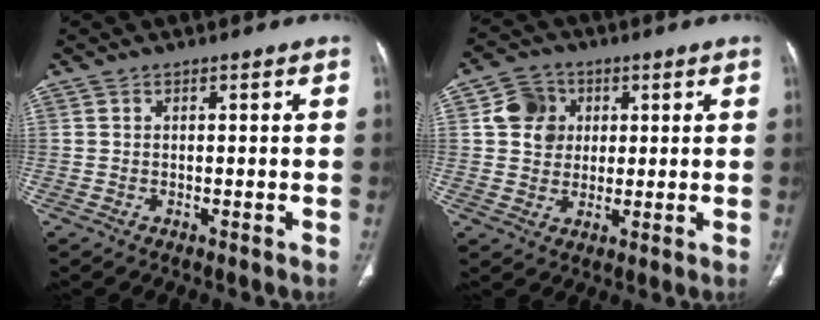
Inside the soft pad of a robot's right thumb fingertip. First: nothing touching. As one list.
[{"total": 7.6, "force": [1.9, 6.7, 3.0], "torque": [-0.029, -0.003, 0.030]}]